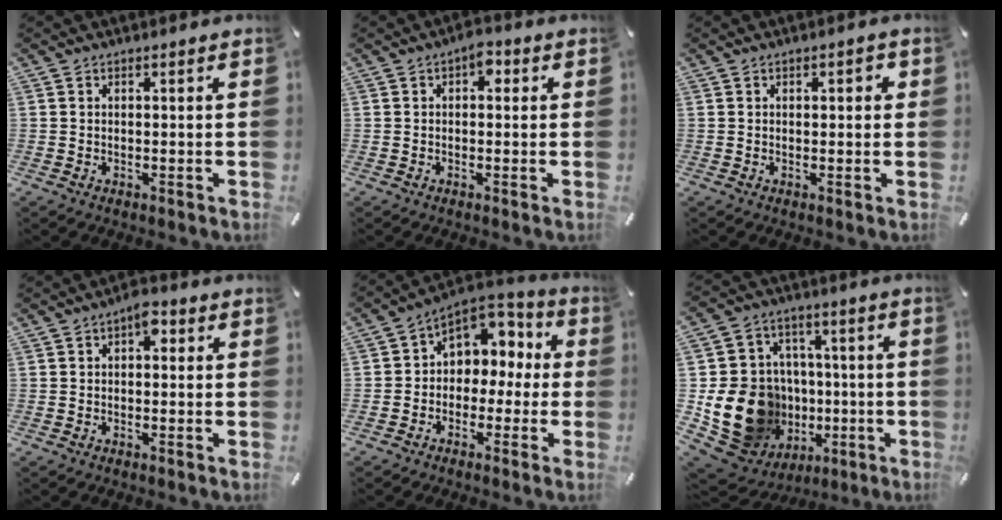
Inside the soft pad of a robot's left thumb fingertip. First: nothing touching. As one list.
[{"total": 3.1, "force": [0.5, 2.0, 2.3], "torque": [-0.024, 0.003, 0.000]}, {"total": 1.7, "force": [0.2, 0.9, 1.4], "torque": [-0.020, 0.004, 0.000]}, {"total": 3.5, "force": [0.6, 2.0, 2.7], "torque": [-0.033, 0.004, 0.002]}, {"total": 8.4, "force": [2.2, 7.4, 3.2], "torque": [-0.046, -0.017, 0.043]}, {"total": 21.7, "force": [-3.4, 18.6, 10.6], "torque": [-0.197, 0.004, -0.010]}]